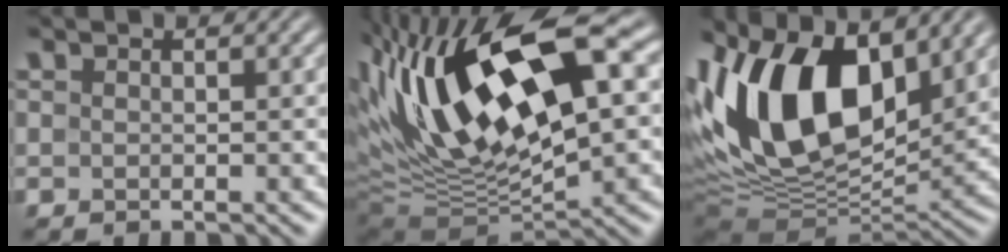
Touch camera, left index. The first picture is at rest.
{"total": 16.4, "force": [3.2, 6.2, 14.8], "torque": [-0.270, 0.016, 0.050]}
{"total": 16.3, "force": [4.6, 8.8, 12.9], "torque": [-0.231, 0.013, 0.067]}